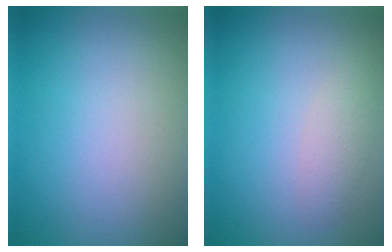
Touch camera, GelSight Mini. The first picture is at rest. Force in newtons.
{"total": 1.4, "press": 1.4, "slide": 0.1}